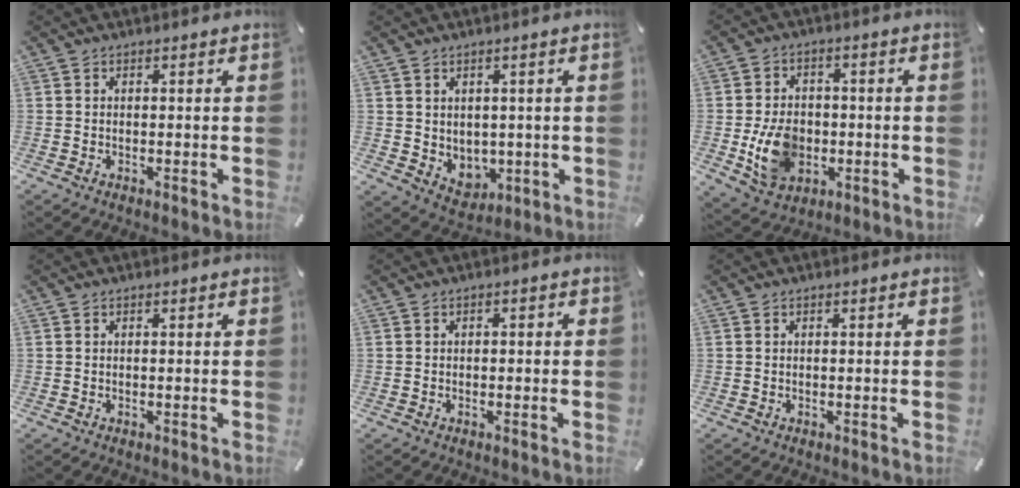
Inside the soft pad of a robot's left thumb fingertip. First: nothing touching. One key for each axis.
{"total": 5.5, "fx": 2.1, "fy": 5.0, "fz": 0.9, "tx": -0.008, "ty": -0.021, "tz": 0.043}
{"total": 11.2, "fx": -2.0, "fy": 8.8, "fz": 6.6, "tx": -0.134, "ty": 0.006, "tz": -0.036}
{"total": 0.0}
{"total": 0.9, "fx": -0.4, "fy": 0.7, "fz": 0.4, "tx": -0.009, "ty": 0.003, "tz": -0.011}
{"total": 0.0}